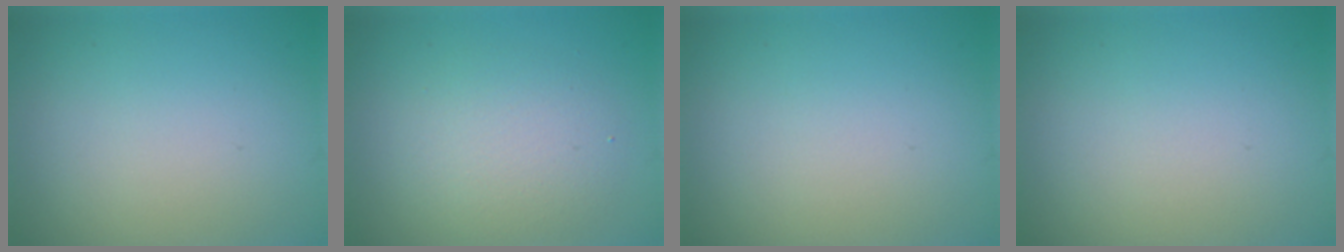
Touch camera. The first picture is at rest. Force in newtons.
{"total": 3.7, "press": 3.7, "slide": 0.0}
{"total": 0.0}
{"total": 0.0}